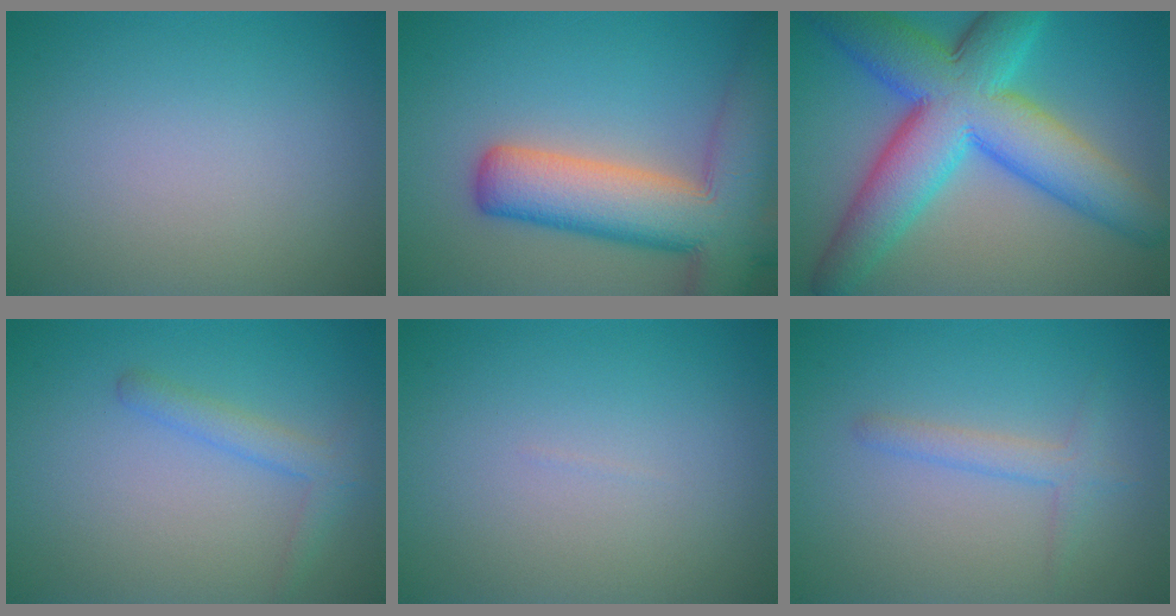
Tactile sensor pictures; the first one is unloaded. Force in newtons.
{"total": 11.5, "press": 11.5, "slide": 0.7}
{"total": 12.3, "press": 12.3, "slide": 0.3}
{"total": 2.0, "press": 2.0, "slide": 0.2}
{"total": 0.0}
{"total": 1.8, "press": 1.8, "slide": 0.1}